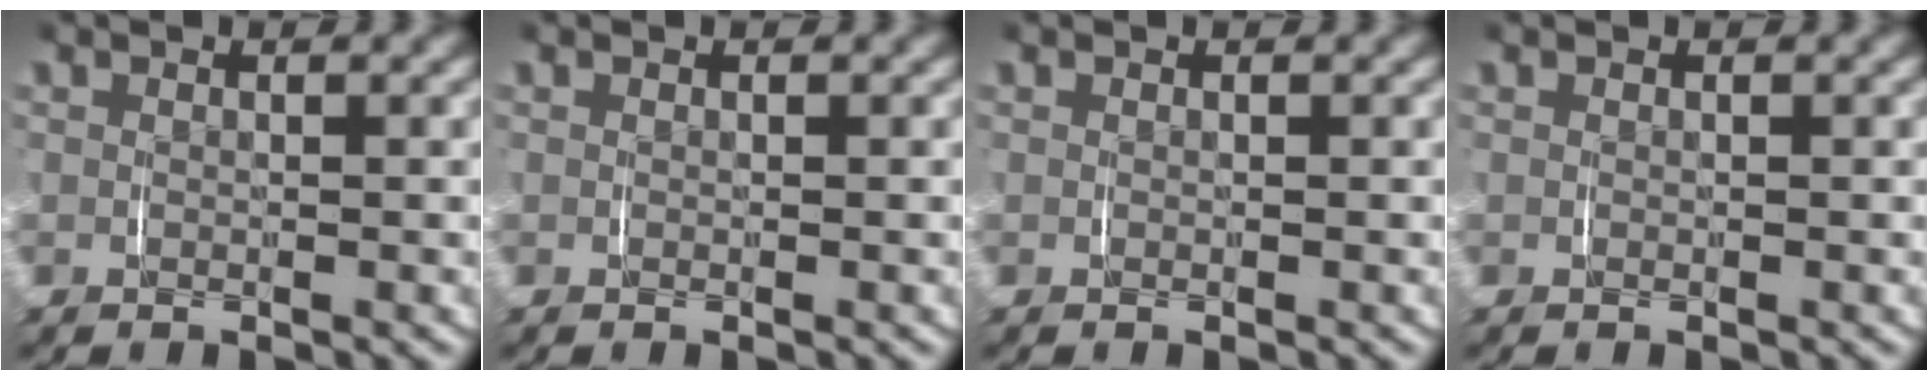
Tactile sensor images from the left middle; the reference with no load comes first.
{"total": 0.0}
{"total": 0.0}
{"total": 0.0}